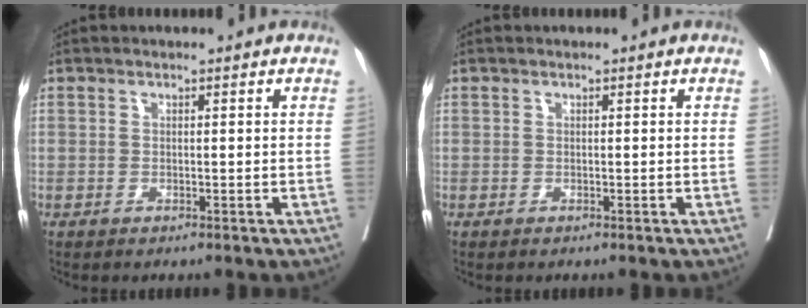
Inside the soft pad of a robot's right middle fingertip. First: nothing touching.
{"total": 0.0}